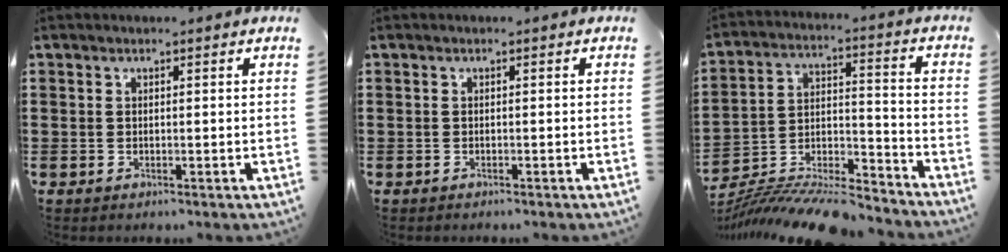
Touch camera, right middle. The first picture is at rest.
{"total": 0.0}
{"total": 11.0, "force": [-10.7, 1.0, 2.7], "torque": [-0.034, 0.024, -0.208]}